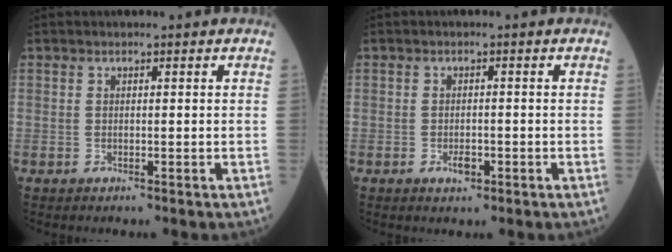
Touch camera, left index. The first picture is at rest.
{"total": 1.9, "force": [-1.0, 0.9, 1.3], "torque": [-0.021, 0.001, -0.013]}